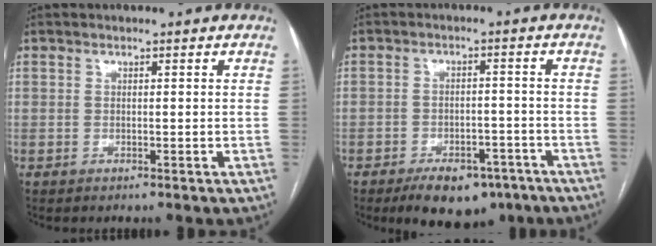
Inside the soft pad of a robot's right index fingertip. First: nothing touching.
{"total": 9.5, "force": [-6.7, 4.8, 4.8], "torque": [-0.060, 0.009, -0.097]}